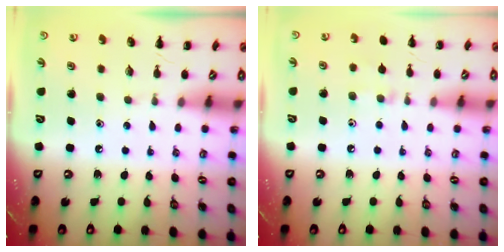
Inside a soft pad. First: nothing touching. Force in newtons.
{"total": 5.9, "press": 5.6, "slide": 1.8}